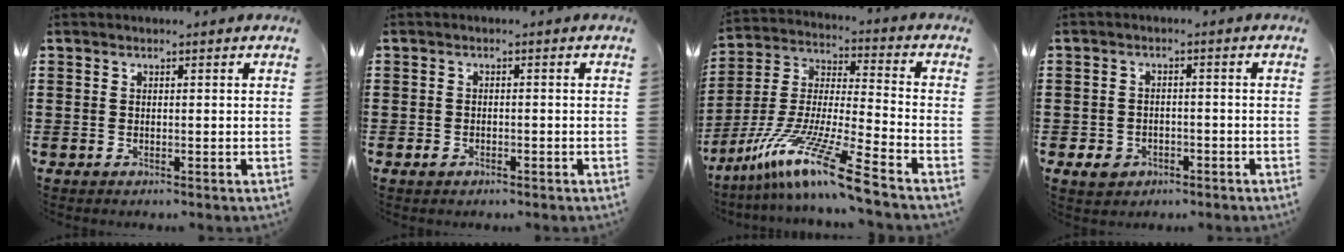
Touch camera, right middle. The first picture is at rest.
{"total": 1.2, "force": [-0.8, 0.6, 0.6], "torque": [-0.014, -0.001, -0.015]}
{"total": 14.2, "force": [-10.4, -0.5, 9.6], "torque": [-0.204, -0.003, -0.206]}
{"total": 2.9, "force": [-1.9, 2.0, 1.1], "torque": [-0.024, 0.002, -0.038]}